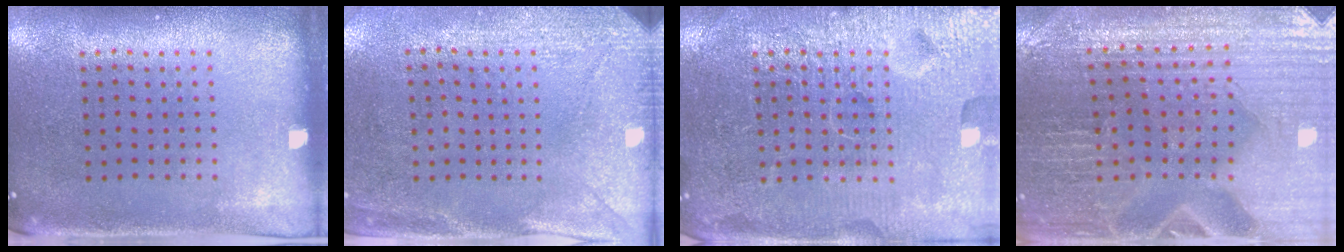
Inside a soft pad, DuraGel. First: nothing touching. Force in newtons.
{"total": 3.0, "press": 2.3, "slide": 1.9}
{"total": 7.0, "press": 7.0, "slide": 0.9}
{"total": 2.9, "press": 2.8, "slide": 0.3}